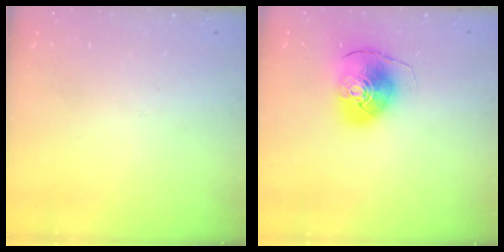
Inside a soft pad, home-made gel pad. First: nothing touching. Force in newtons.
{"total": 10.2, "press": 10.1, "slide": 1.5}